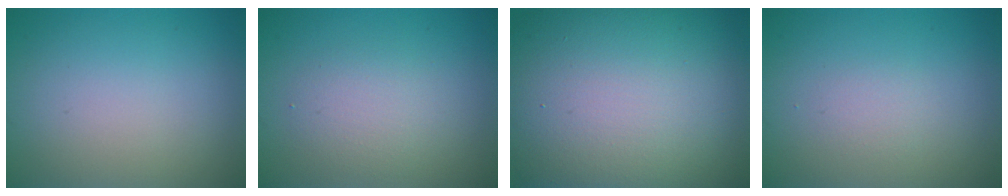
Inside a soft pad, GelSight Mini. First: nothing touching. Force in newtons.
{"total": 2.4, "press": 2.4, "slide": 0.2}
{"total": 19.8, "press": 19.8, "slide": 0.7}
{"total": 1.0, "press": 1.0, "slide": 0.0}